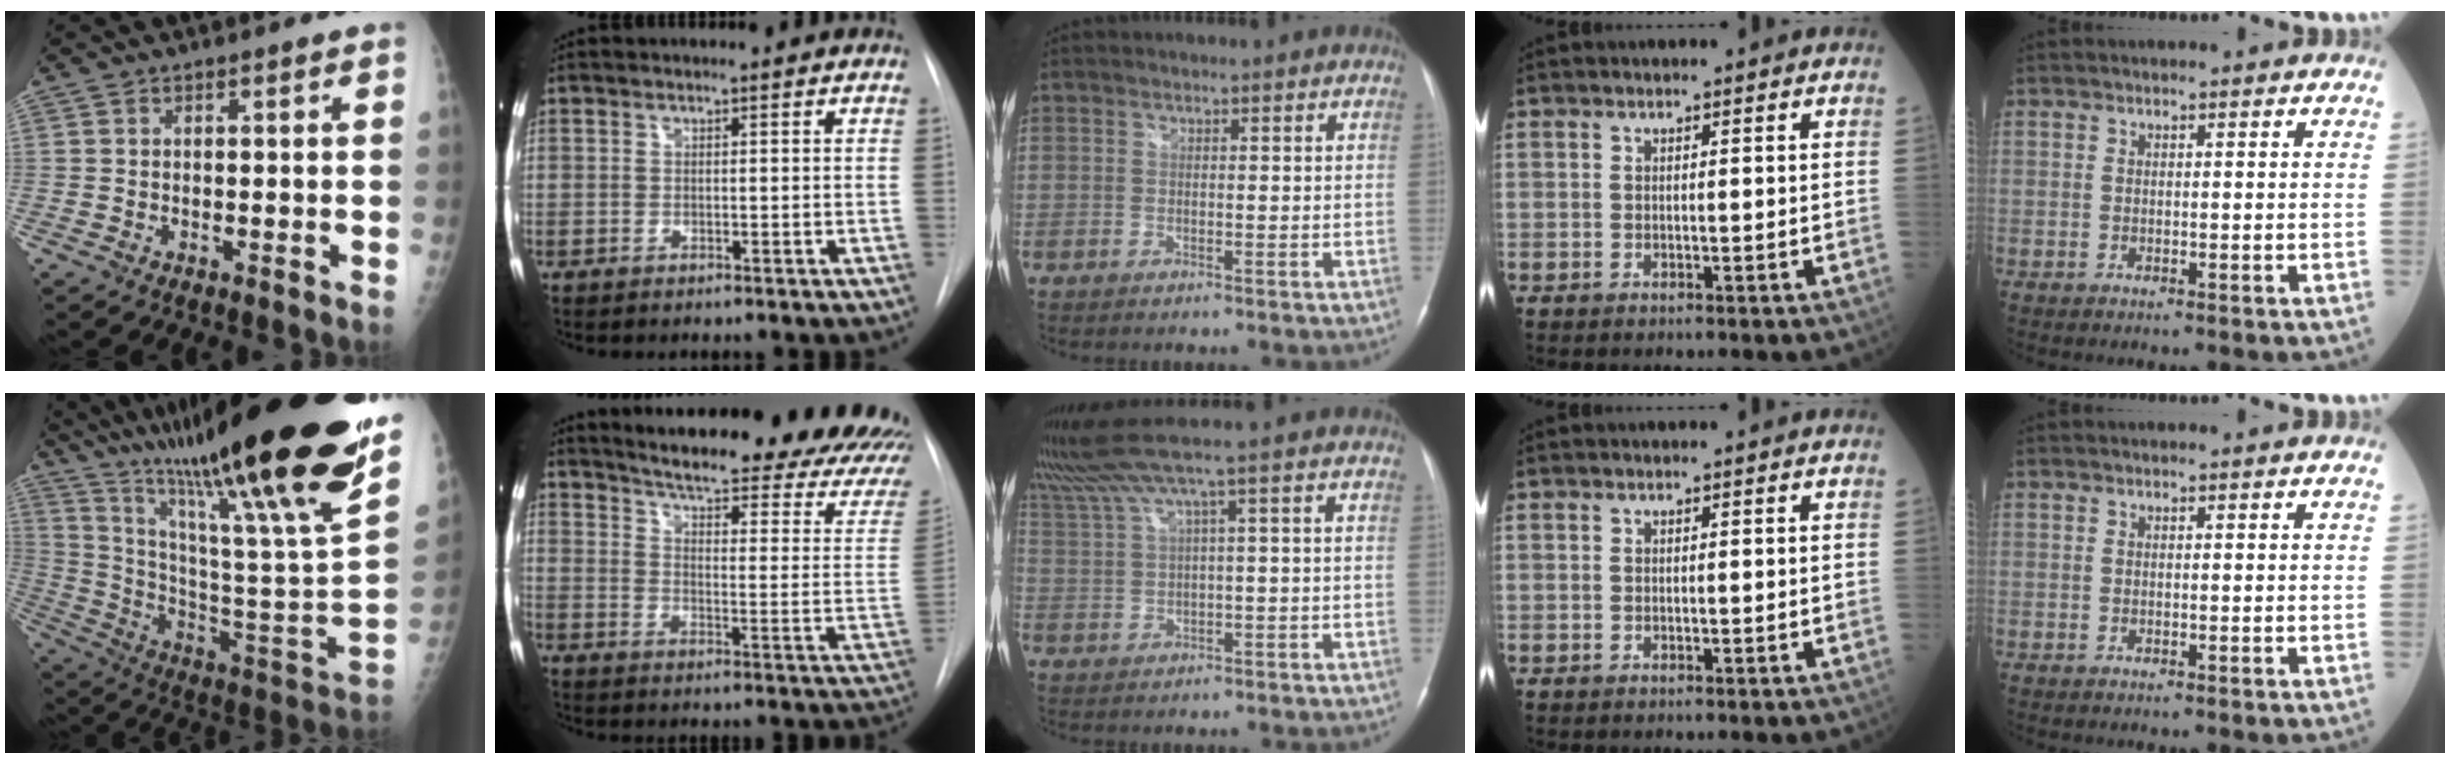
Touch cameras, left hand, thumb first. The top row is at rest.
{"thumb": {"total": 41.4, "force": [28.5, 4.6, 29.6], "torque": [-0.387, -0.104, 0.445]}, "index": {"total": 28.8, "force": [25.5, 3.0, 13.1], "torque": [-0.190, -0.118, 0.304]}, "middle": {"total": 6.5, "force": [4.3, -2.1, 4.4], "torque": [-0.091, 0.030, 0.090]}}